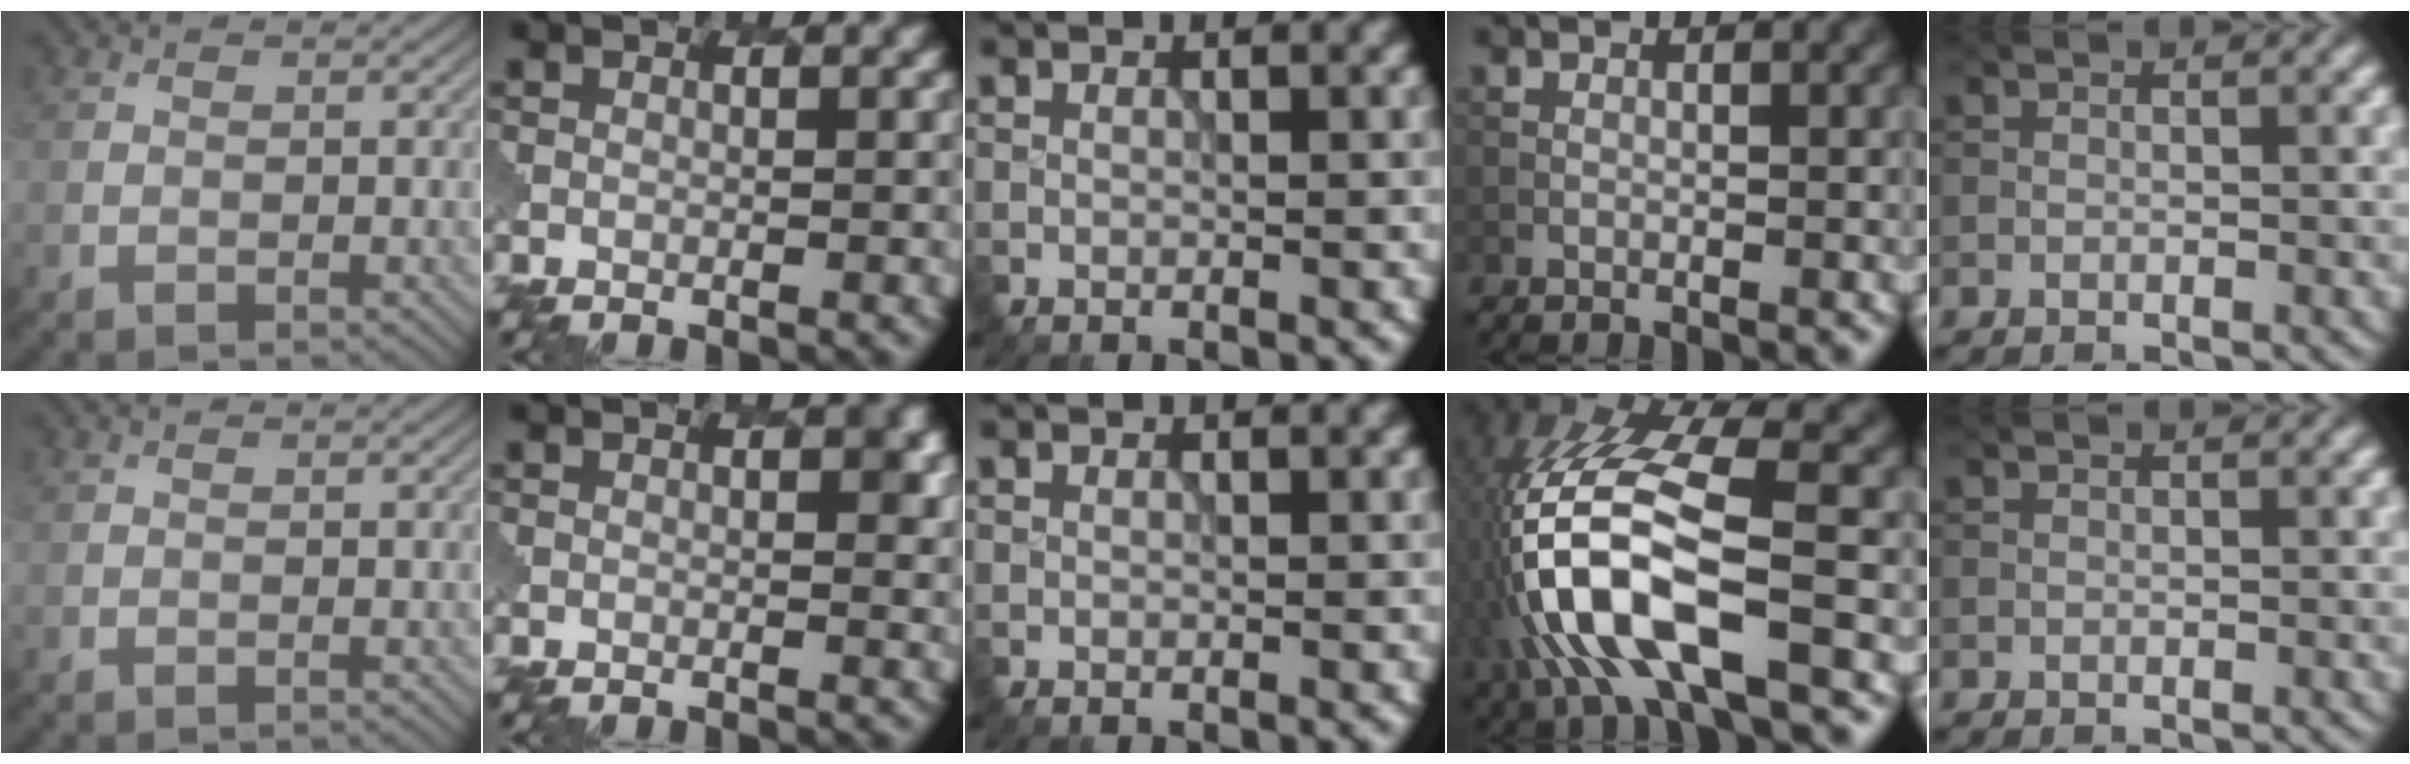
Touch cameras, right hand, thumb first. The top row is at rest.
{"index": {"total": 1.9, "force": [0.5, 0.9, 1.6], "torque": [-0.017, 0.000, 0.001]}, "ring": {"total": 12.5, "force": [-3.5, 4.9, 11.0], "torque": [-0.244, 0.004, -0.060]}}